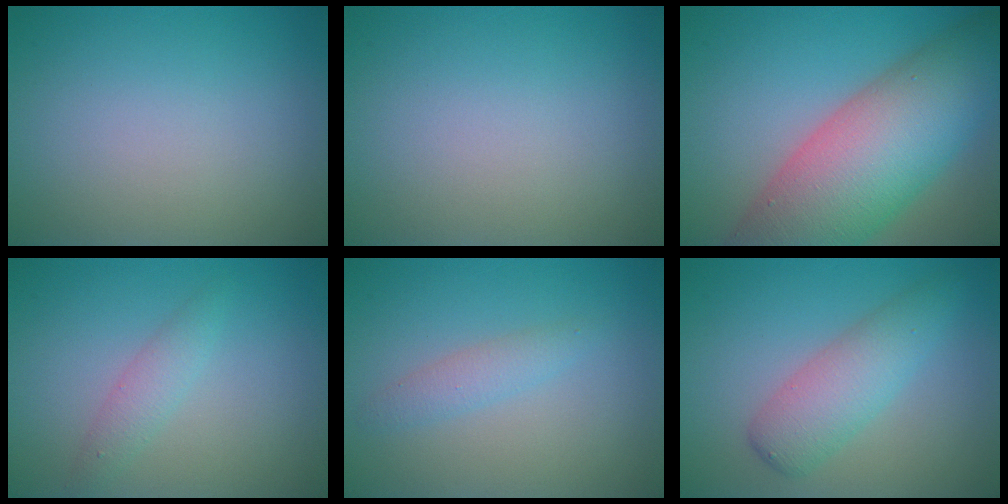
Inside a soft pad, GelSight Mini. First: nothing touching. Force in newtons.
{"total": 0.0}
{"total": 13.1, "press": 13.1, "slide": 0.6}
{"total": 1.8, "press": 1.8, "slide": 0.0}
{"total": 1.6, "press": 1.6, "slide": 0.1}
{"total": 4.1, "press": 4.1, "slide": 0.0}